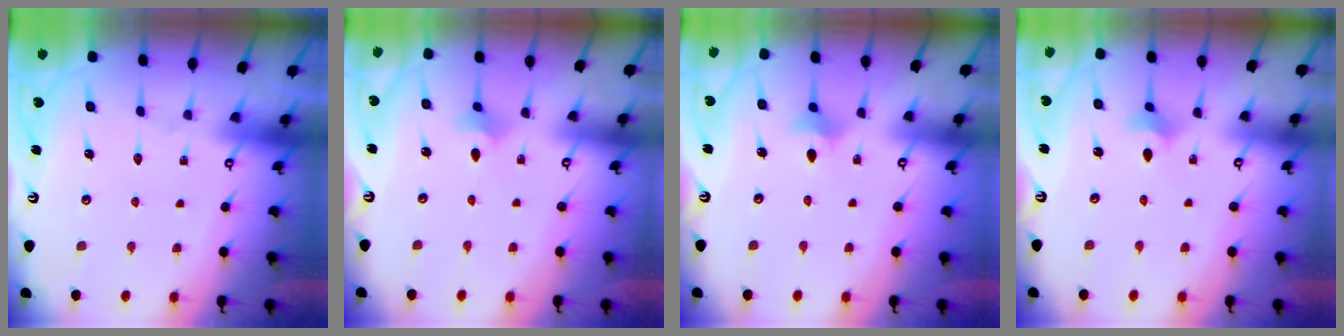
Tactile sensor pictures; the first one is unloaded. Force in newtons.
{"total": 2.8, "press": 2.7, "slide": 0.6}
{"total": 5.4, "press": 5.3, "slide": 1.0}
{"total": 3.0, "press": 2.9, "slide": 0.5}